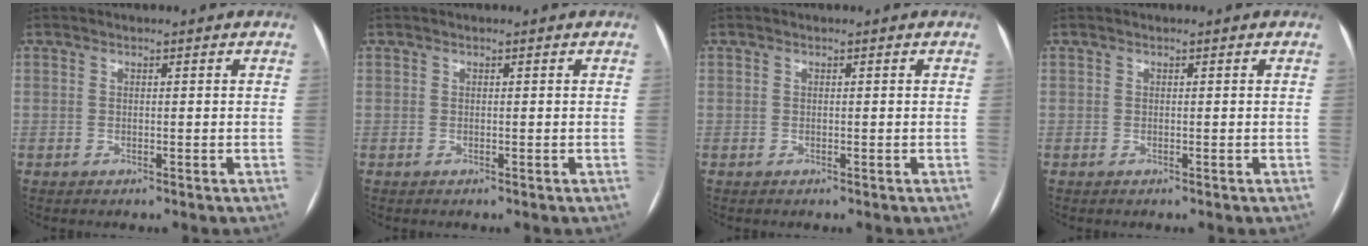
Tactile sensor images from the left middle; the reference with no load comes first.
{"total": 0.0}
{"total": 0.0}
{"total": 0.0}